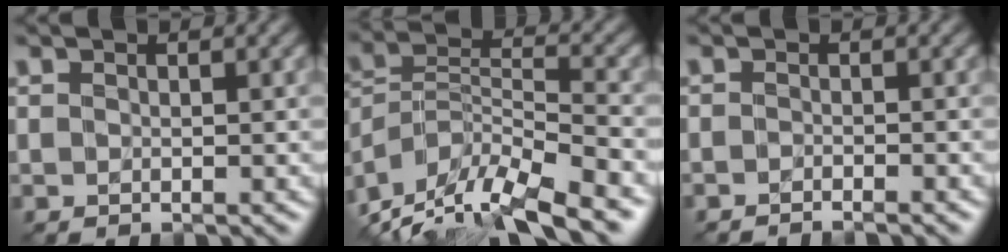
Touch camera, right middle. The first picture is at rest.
{"total": 12.5, "force": [-10.4, 3.4, 5.9], "torque": [-0.108, 0.003, -0.173]}
{"total": 1.4, "force": [-1.3, 0.1, 0.4], "torque": [0.002, -0.008, -0.027]}